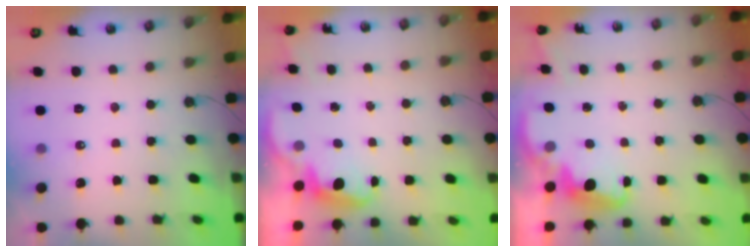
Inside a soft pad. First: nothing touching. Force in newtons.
{"total": 2.5, "press": 2.4, "slide": 0.7}
{"total": 2.6, "press": 2.6, "slide": 0.5}